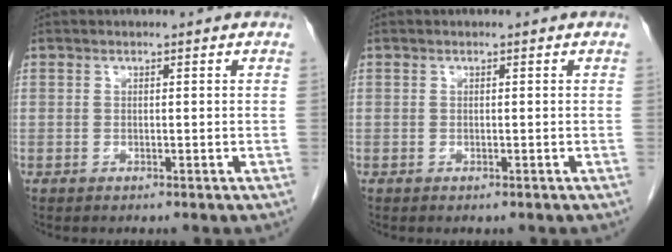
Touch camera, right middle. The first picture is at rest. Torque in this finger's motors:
{"motor_torque": [-0.02, 0.02, 0.00, 0.00]}